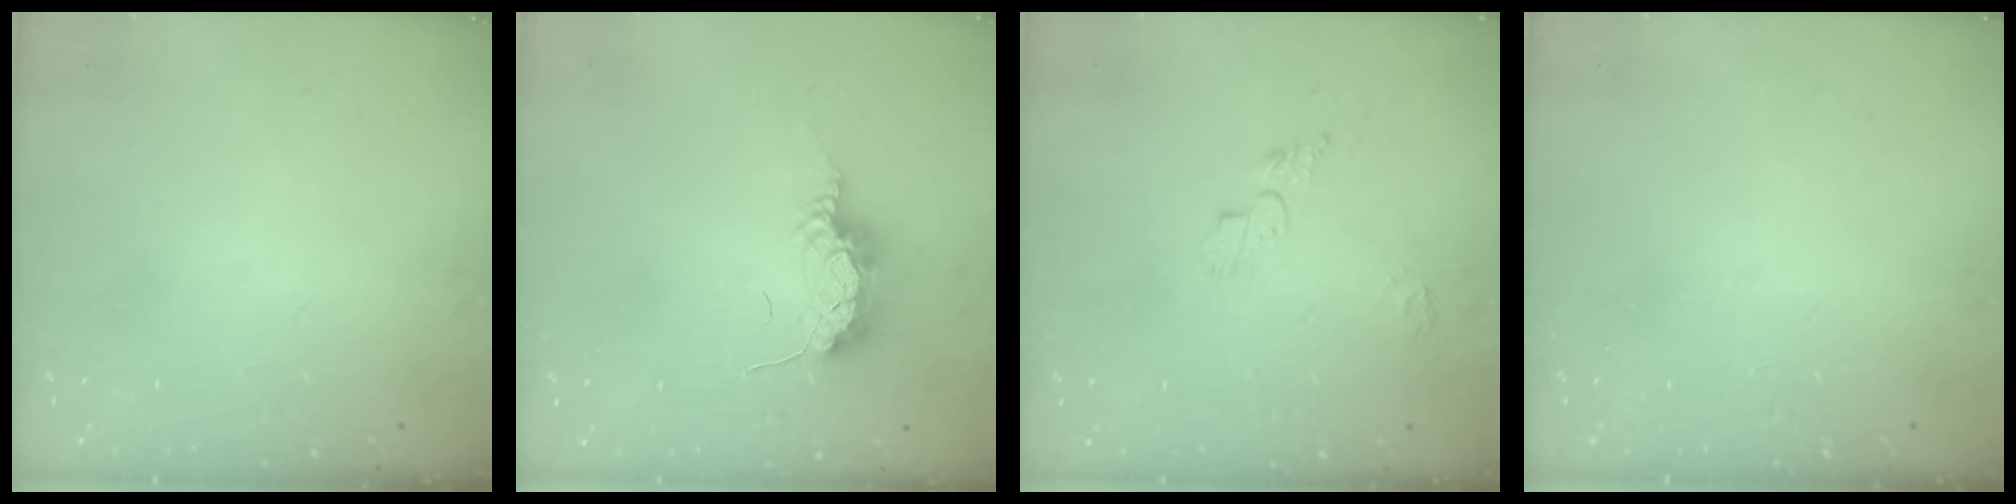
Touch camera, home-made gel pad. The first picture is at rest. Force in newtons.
{"total": 7.7, "press": 7.4, "slide": 1.8}
{"total": 5.1, "press": 5.0, "slide": 0.5}
{"total": 0.0}